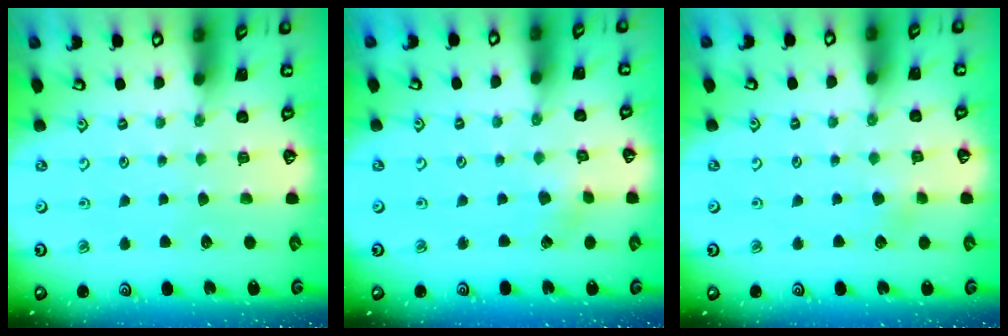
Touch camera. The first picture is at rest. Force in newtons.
{"total": 1.8, "press": 1.8, "slide": 0.1}
{"total": 3.2, "press": 3.2, "slide": 0.3}